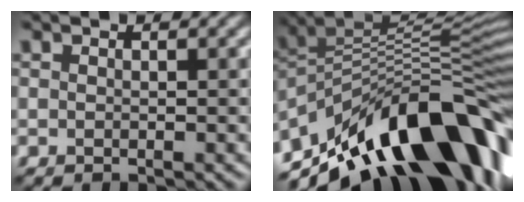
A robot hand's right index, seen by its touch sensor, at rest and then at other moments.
{"total": 13.2, "force": [-5.4, 6.1, 10.3], "torque": [-0.157, 0.033, -0.094]}